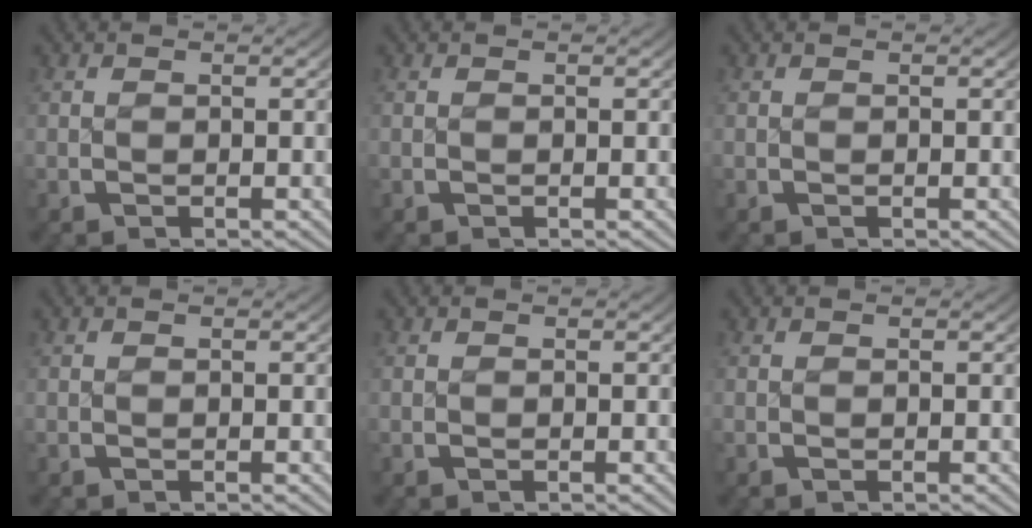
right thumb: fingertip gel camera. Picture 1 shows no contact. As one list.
[{"total": 0.0}, {"total": 0.0}, {"total": 0.0}, {"total": 0.0}, {"total": 0.0}]